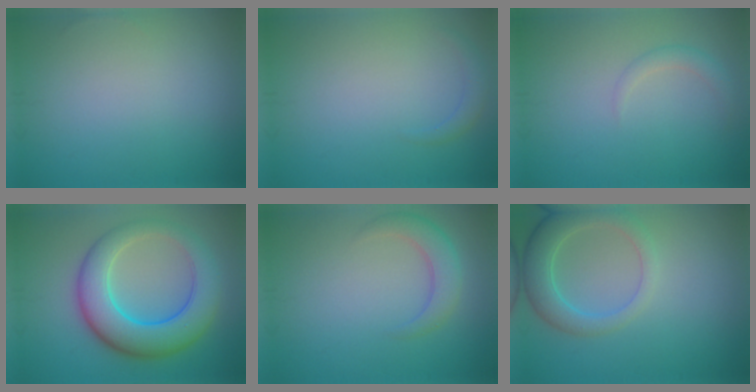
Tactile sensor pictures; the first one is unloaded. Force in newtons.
{"total": 1.1, "press": 1.1, "slide": 0.1}
{"total": 1.3, "press": 1.3, "slide": 0.1}
{"total": 8.5, "press": 8.5, "slide": 0.1}
{"total": 2.9, "press": 2.9, "slide": 0.2}
{"total": 4.5, "press": 4.4, "slide": 0.5}